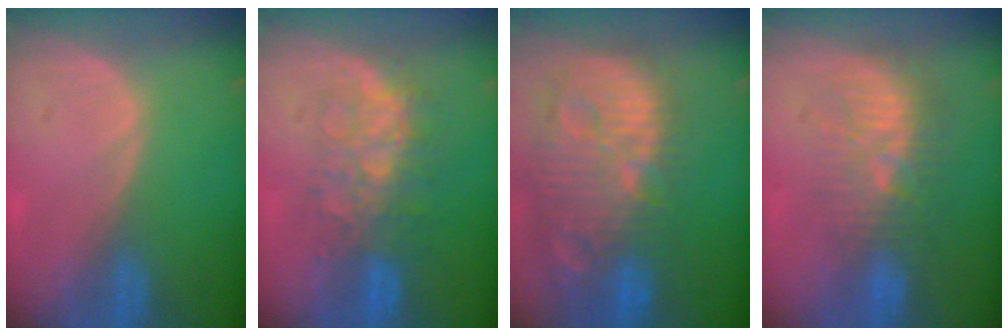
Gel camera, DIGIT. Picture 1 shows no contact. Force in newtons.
{"total": 7.9, "press": 7.4, "slide": 2.7}
{"total": 14.3, "press": 12.4, "slide": 7.2}
{"total": 9.1, "press": 8.7, "slide": 2.7}